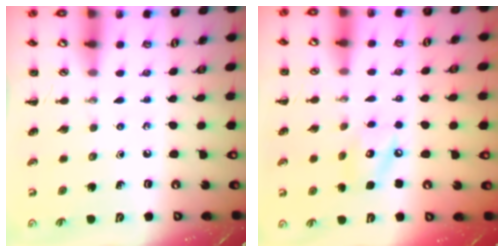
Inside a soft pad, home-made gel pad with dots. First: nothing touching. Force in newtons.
{"total": 8.6, "press": 8.5, "slide": 1.0}